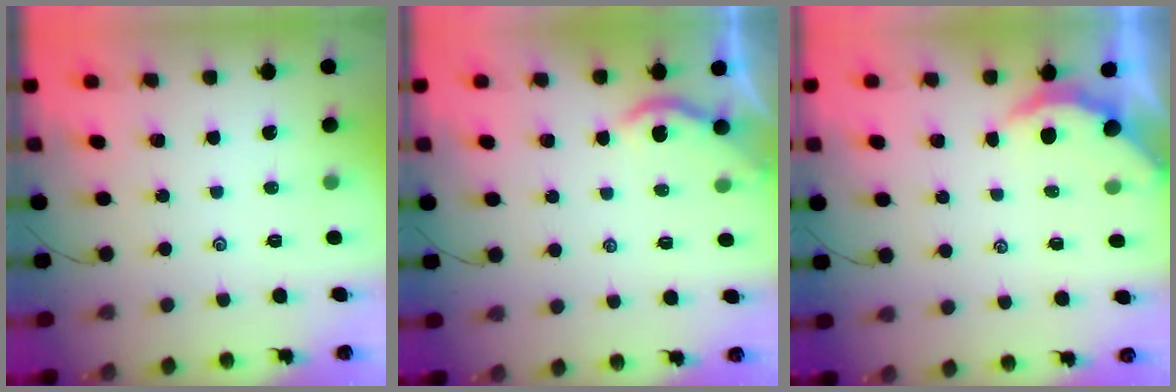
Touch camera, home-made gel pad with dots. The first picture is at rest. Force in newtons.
{"total": 4.8, "press": 4.8, "slide": 0.3}
{"total": 2.4, "press": 2.3, "slide": 0.4}